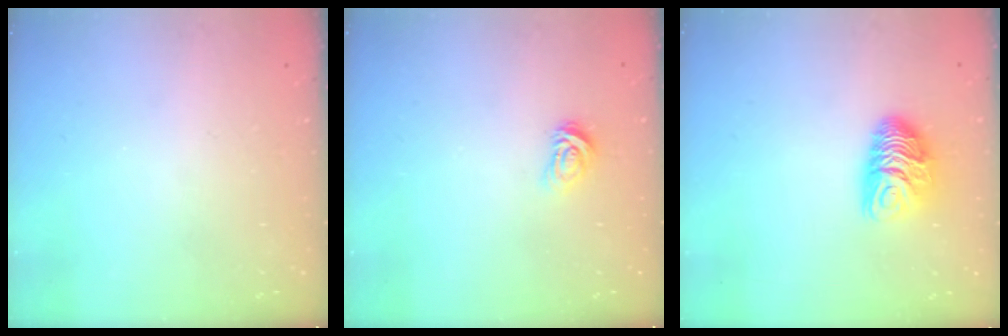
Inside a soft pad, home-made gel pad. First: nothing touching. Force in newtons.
{"total": 2.9, "press": 2.8, "slide": 0.4}
{"total": 8.8, "press": 8.8, "slide": 0.3}